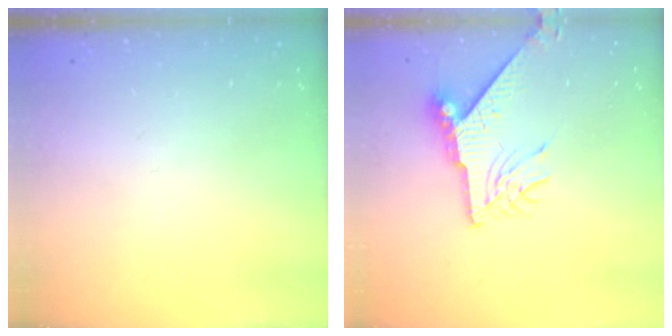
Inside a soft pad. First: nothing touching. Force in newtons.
{"total": 9.5, "press": 9.5, "slide": 0.5}